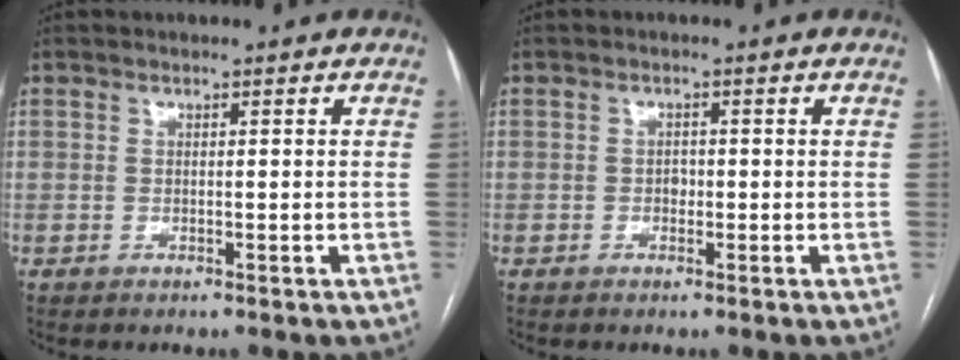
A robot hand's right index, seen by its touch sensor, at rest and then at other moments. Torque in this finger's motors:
{"motor_torque": [0.68, 0.14, 0.00, 0.03]}